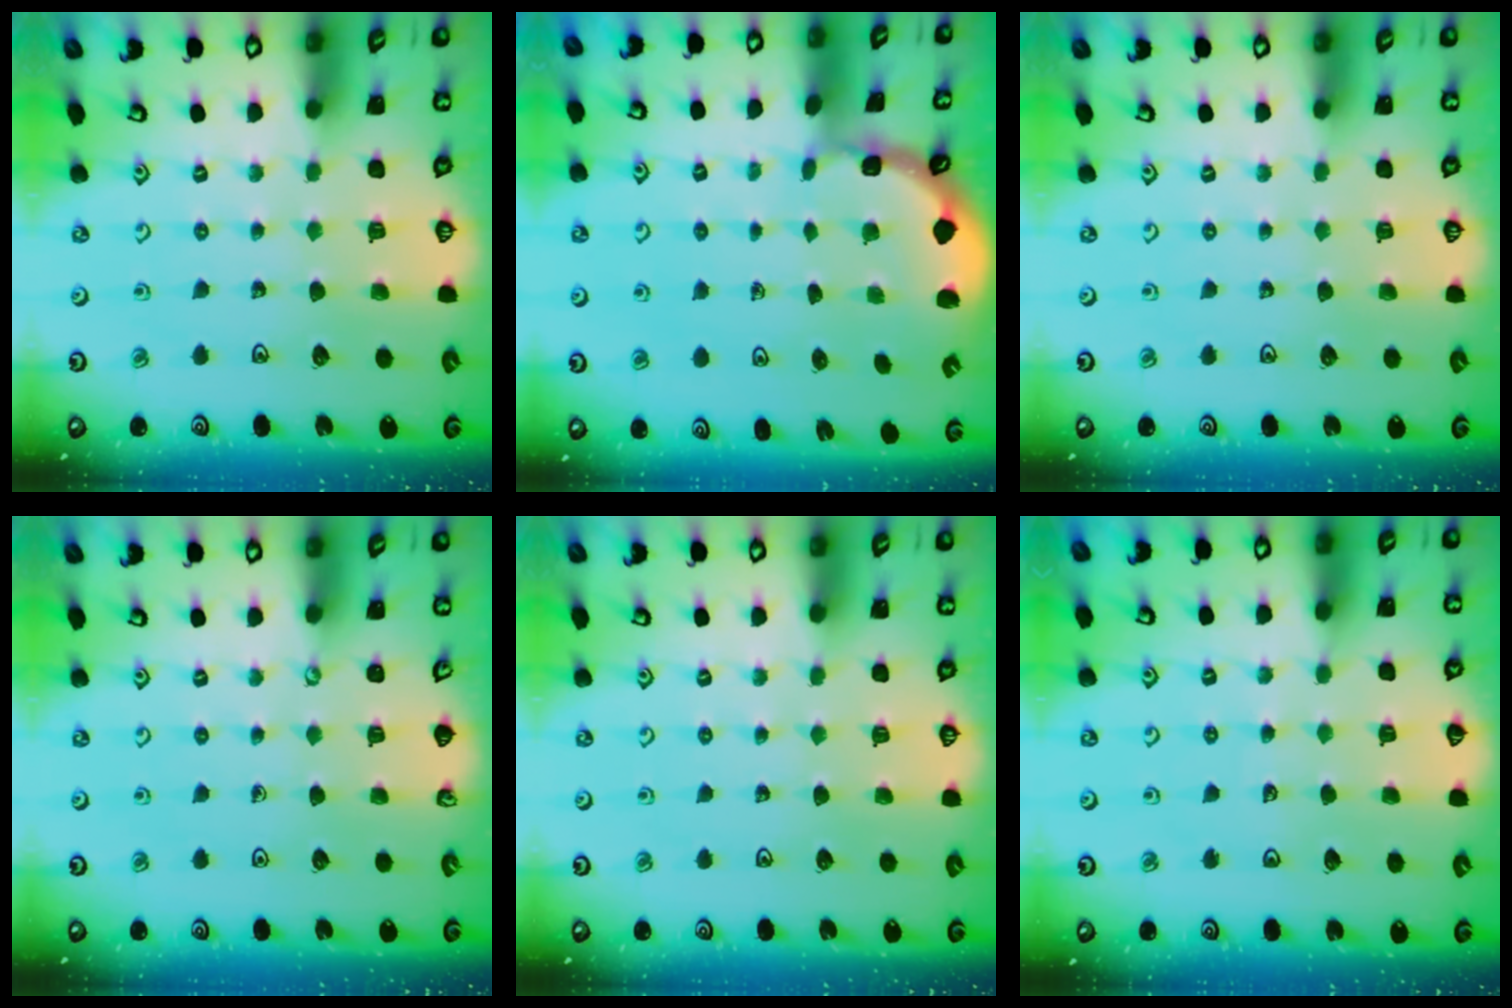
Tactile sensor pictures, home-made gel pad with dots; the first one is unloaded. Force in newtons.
{"total": 1.1, "press": 1.1, "slide": 0.1}
{"total": 0.0}
{"total": 0.0}
{"total": 0.0}
{"total": 1.9, "press": 1.9, "slide": 0.2}